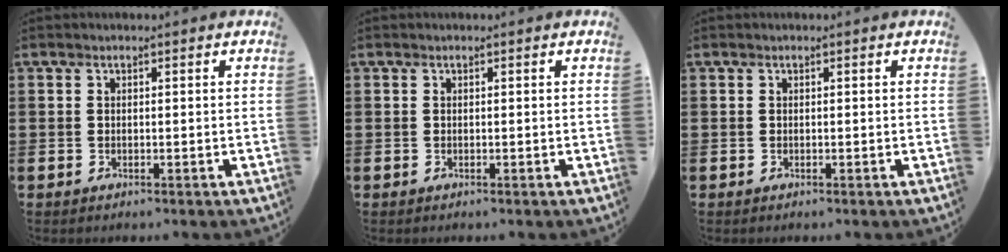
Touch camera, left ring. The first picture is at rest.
{"total": 0.0}
{"total": 0.0}